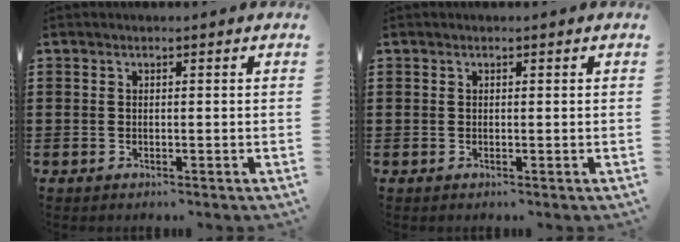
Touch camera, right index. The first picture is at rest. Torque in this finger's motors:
{"motor_torque": [-1.22, 0.92, -1.05, -0.21]}